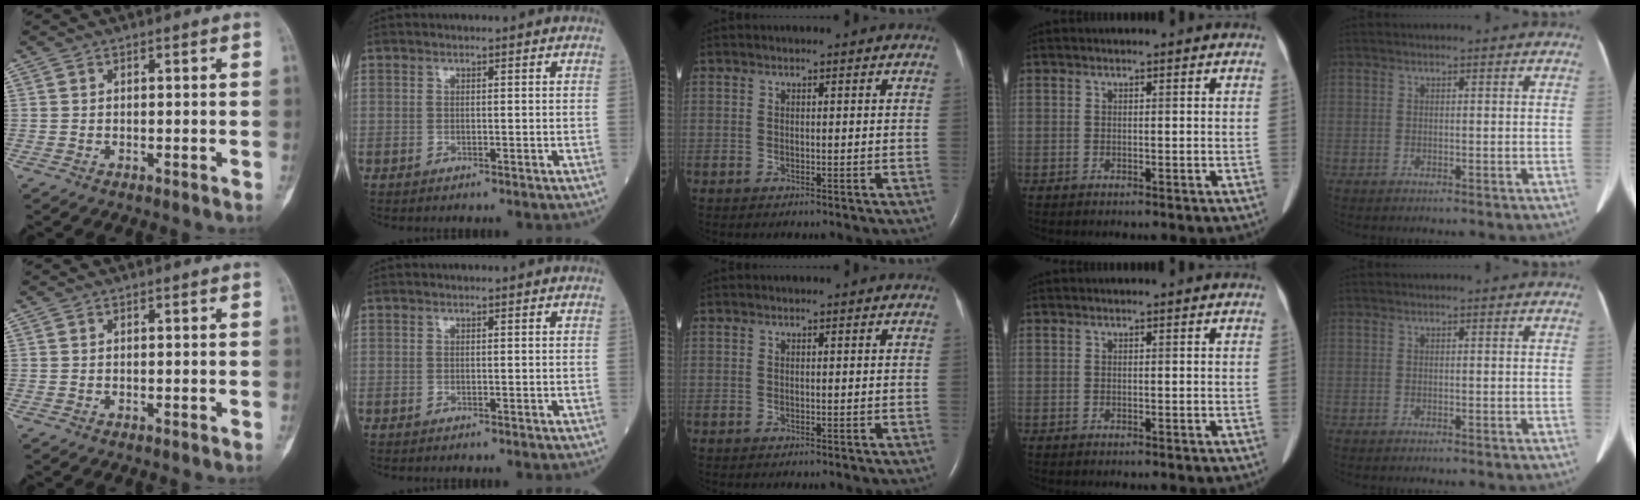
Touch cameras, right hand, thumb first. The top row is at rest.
{}